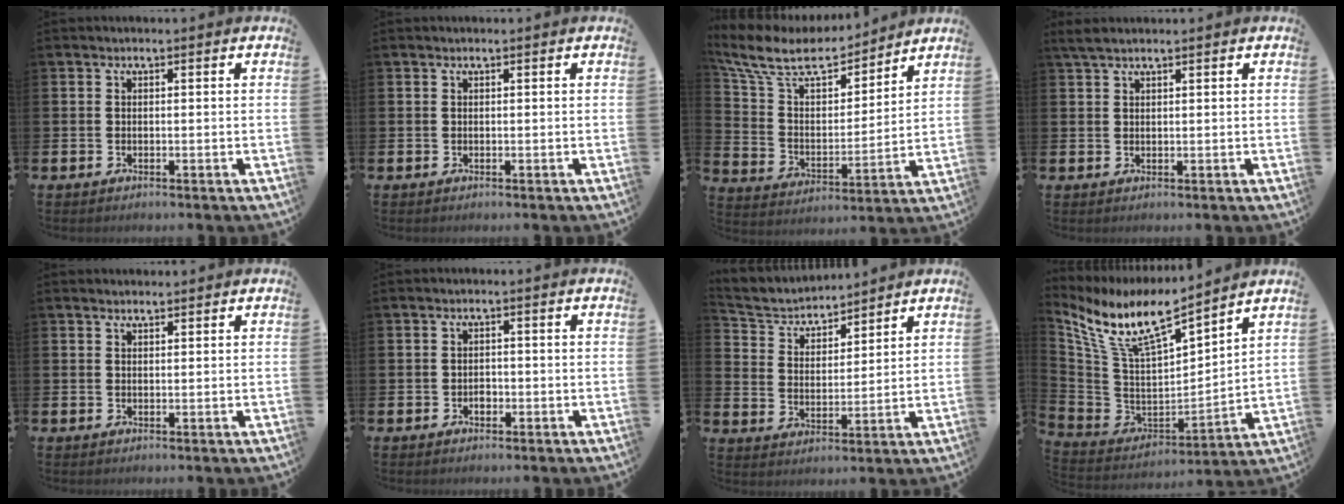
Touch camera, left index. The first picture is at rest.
{"total": 0.0}
{"total": 10.5, "force": [9.2, 3.7, 3.5], "torque": [-0.117, -0.057, 0.164]}
{"total": 2.0, "force": [1.7, 0.4, 1.0], "torque": [-0.025, 0.007, 0.032]}
{"total": 1.3, "force": [1.2, 0.3, 0.1], "torque": [0.008, -0.002, 0.020]}
{"total": 1.2, "force": [-0.4, 0.9, 0.6], "torque": [-0.008, 0.002, -0.009]}
{"total": 4.4, "force": [4.2, 1.4, 0.2], "torque": [-0.028, -0.033, 0.069]}
{"total": 10.3, "force": [8.5, 1.9, 5.4], "torque": [-0.144, -0.059, 0.145]}